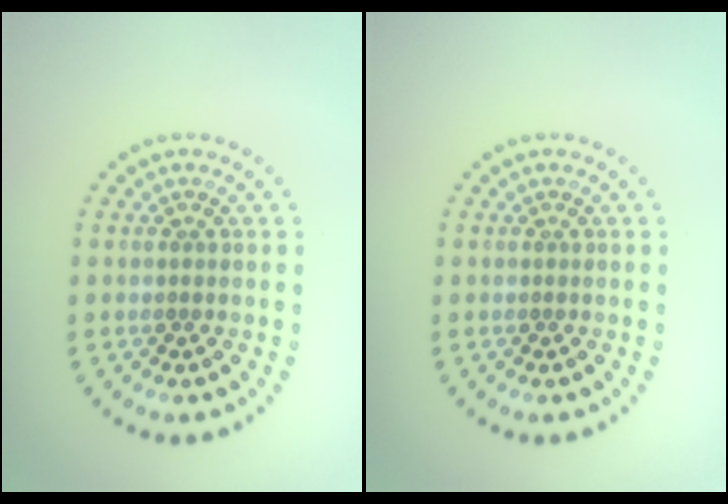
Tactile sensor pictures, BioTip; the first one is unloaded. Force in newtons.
{"total": 0.0}